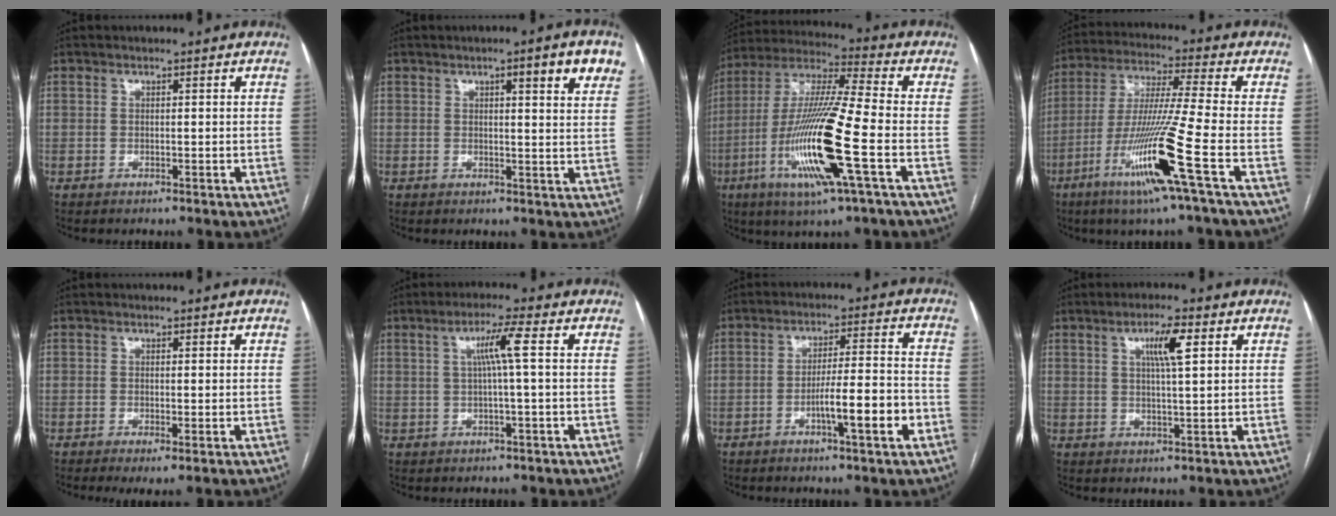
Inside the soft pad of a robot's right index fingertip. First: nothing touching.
{"total": 7.2, "force": [3.8, 0.4, 6.1], "torque": [-0.076, 0.000, 0.039]}
{"total": 18.3, "force": [-5.7, 0.4, 17.4], "torque": [-0.357, -0.017, -0.109]}
{"total": 15.2, "force": [-6.2, -2.1, 13.7], "torque": [-0.276, -0.025, -0.120]}
{"total": 2.4, "force": [-0.9, 0.4, 2.2], "torque": [-0.033, -0.008, -0.012]}
{"total": 4.9, "force": [0.9, -0.8, 4.7], "torque": [-0.087, 0.008, 0.019]}
{"total": 8.7, "force": [-3.4, 0.3, 8.0], "torque": [-0.124, 0.008, -0.051]}
{"total": 5.3, "force": [2.1, 0.4, 4.9], "torque": [-0.086, 0.003, 0.035]}